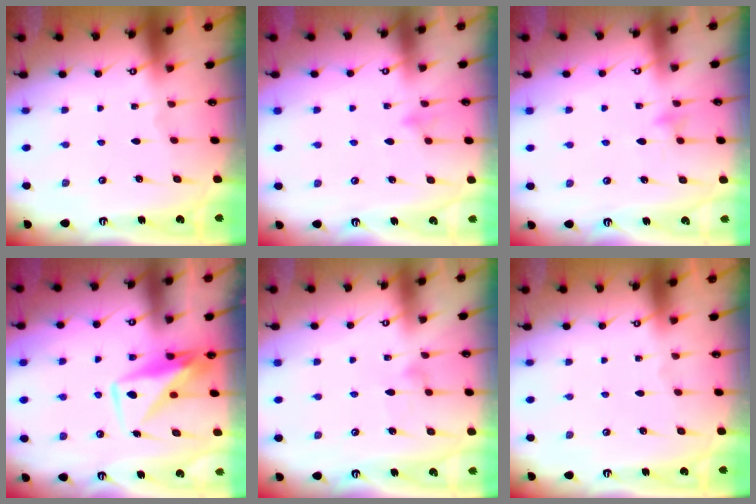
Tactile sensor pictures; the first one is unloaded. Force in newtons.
{"total": 8.7, "press": 8.7, "slide": 0.9}
{"total": 6.3, "press": 6.3, "slide": 0.4}
{"total": 10.9, "press": 10.8, "slide": 0.9}
{"total": 6.6, "press": 6.6, "slide": 0.4}
{"total": 0.0}